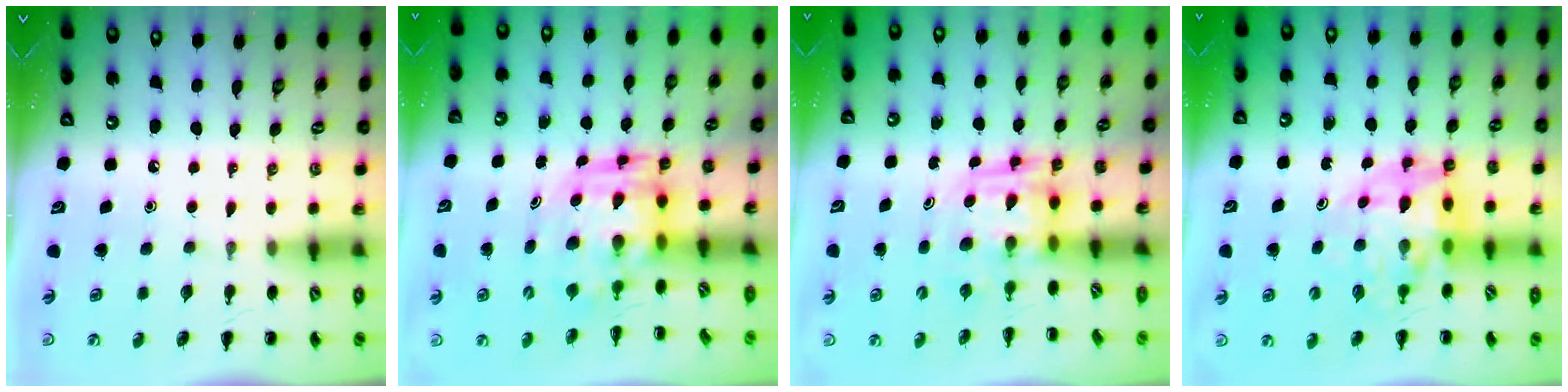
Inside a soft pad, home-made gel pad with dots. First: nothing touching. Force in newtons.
{"total": 3.8, "press": 3.7, "slide": 0.9}
{"total": 3.9, "press": 3.9, "slide": 0.7}
{"total": 12.1, "press": 11.4, "slide": 3.8}